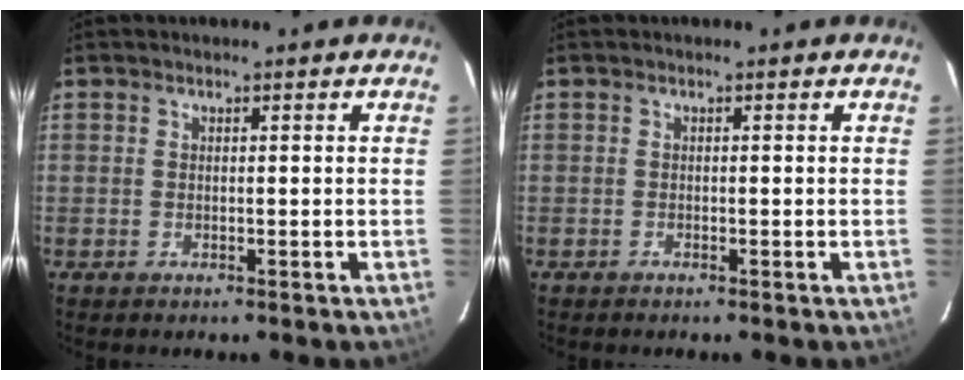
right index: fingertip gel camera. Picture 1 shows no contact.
{"total": 0.0}